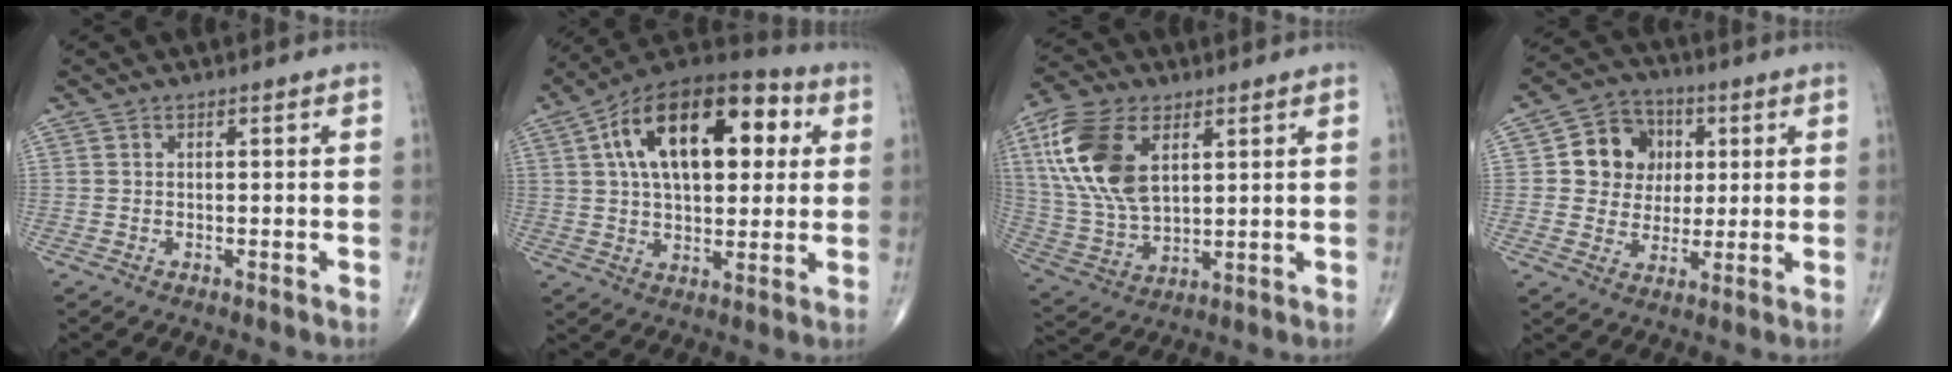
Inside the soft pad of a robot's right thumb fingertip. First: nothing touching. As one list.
[{"total": 22.8, "force": [6.2, 12.1, 18.4], "torque": [-0.271, 0.020, 0.088]}, {"total": 17.3, "force": [5.9, 9.7, 13.0], "torque": [-0.268, -0.015, 0.116]}, {"total": 10.8, "force": [2.1, 9.7, 4.3], "torque": [-0.020, 0.004, 0.032]}]